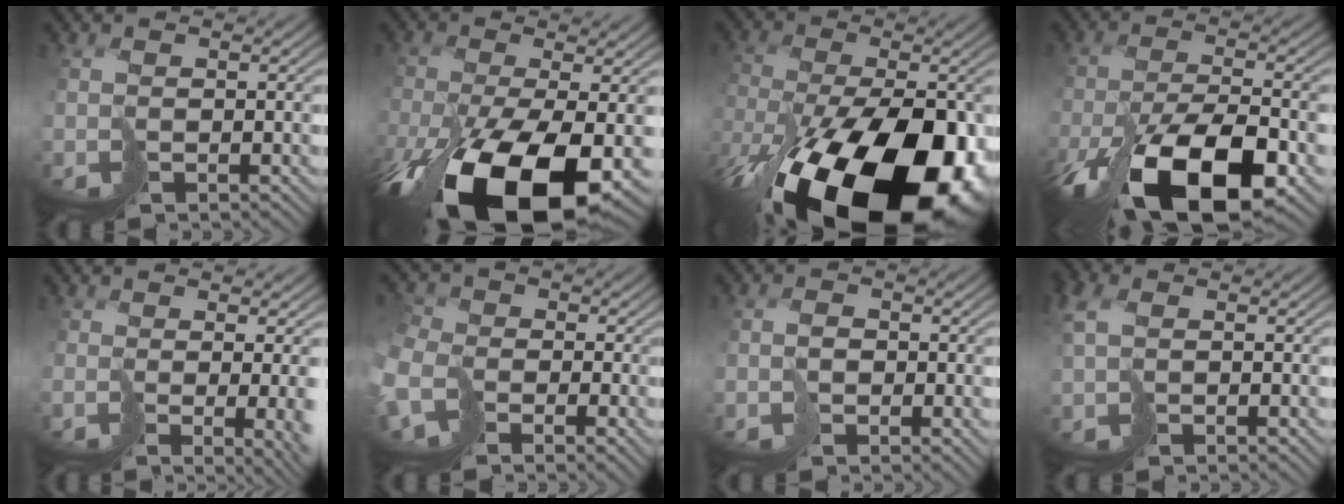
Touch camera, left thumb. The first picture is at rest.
{"total": 15.4, "force": [-6.9, 5.7, 12.5], "torque": [-0.261, -0.046, -0.103]}
{"total": 19.4, "force": [-10.8, 8.8, 13.5], "torque": [-0.233, -0.091, -0.126]}
{"total": 15.4, "force": [-8.3, 5.7, 11.7], "torque": [-0.225, -0.031, -0.135]}
{"total": 6.2, "force": [-0.9, 1.8, 5.9], "torque": [-0.061, -0.025, 0.026]}
{"total": 8.9, "force": [-3.8, 6.2, 5.0], "torque": [-0.159, -0.038, -0.068]}
{"total": 0.0}
{"total": 3.6, "force": [0.4, 2.5, 2.6], "torque": [-0.087, -0.003, 0.010]}